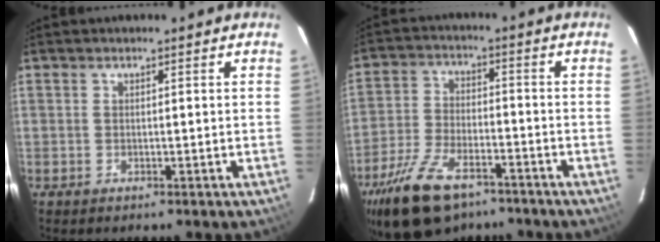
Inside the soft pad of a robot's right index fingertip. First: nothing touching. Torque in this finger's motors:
{"motor_torque": [1.09, -1.05, 0.69, 0.18]}